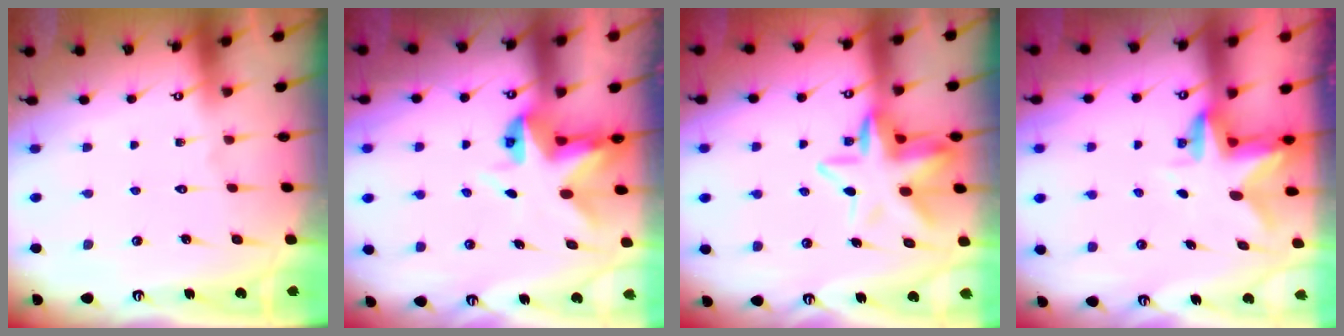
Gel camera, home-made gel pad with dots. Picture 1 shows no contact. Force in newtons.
{"total": 5.7, "press": 5.6, "slide": 0.6}
{"total": 10.6, "press": 10.3, "slide": 2.4}
{"total": 2.7, "press": 2.7, "slide": 0.2}